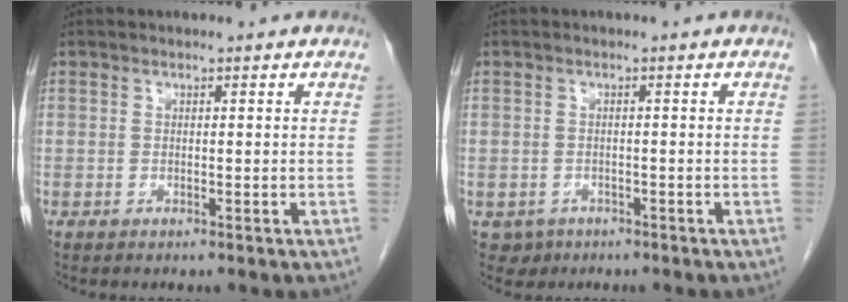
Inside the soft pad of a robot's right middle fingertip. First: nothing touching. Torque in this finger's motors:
{"motor_torque": [-0.22, -0.26, -0.05, -0.02]}